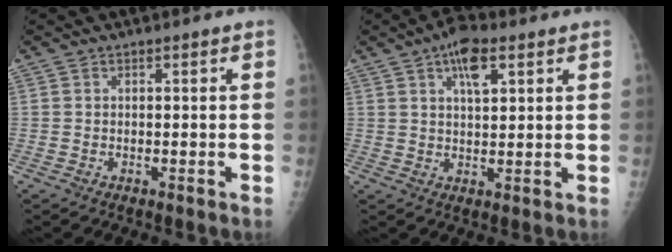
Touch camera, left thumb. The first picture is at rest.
{"total": 7.4, "force": [3.6, 3.4, 5.6], "torque": [-0.075, -0.007, 0.053]}